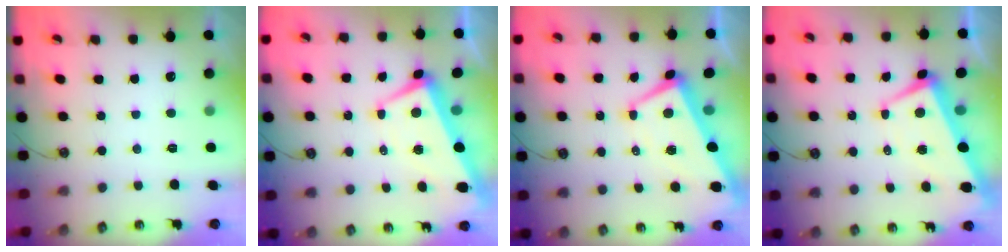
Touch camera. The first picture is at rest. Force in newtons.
{"total": 1.9, "press": 1.5, "slide": 1.2}
{"total": 2.6, "press": 2.3, "slide": 1.1}
{"total": 2.0, "press": 1.6, "slide": 1.2}